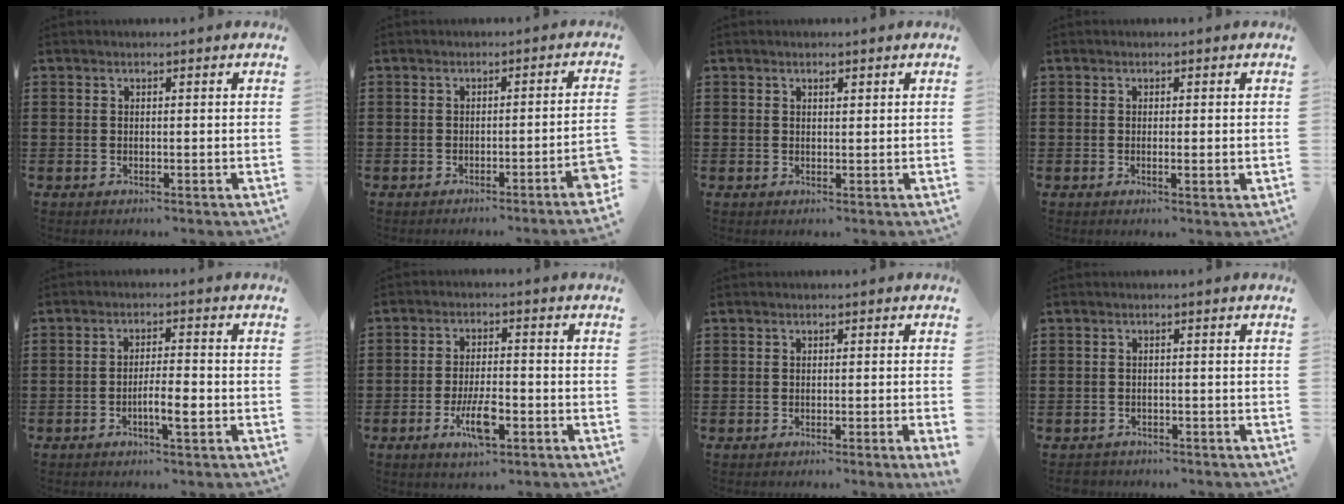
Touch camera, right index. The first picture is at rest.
{"total": 2.8, "force": [-1.8, -0.6, 2.1], "torque": [-0.033, -0.010, -0.033]}
{"total": 0.8, "force": [0.6, 0.4, 0.4], "torque": [-0.008, 0.003, 0.012]}
{"total": 1.2, "force": [-0.1, 0.1, 1.2], "torque": [-0.021, -0.004, 0.000]}
{"total": 4.2, "force": [-1.6, 0.6, 3.8], "torque": [-0.066, 0.002, -0.029]}
{"total": 6.8, "force": [-2.8, 2.0, 5.8], "torque": [-0.121, -0.007, -0.052]}
{"total": 0.8, "force": [-0.4, -0.2, 0.7], "torque": [-0.014, -0.005, -0.007]}
{"total": 1.3, "force": [-1.3, 0.4, -0.2], "torque": [-0.002, 0.004, -0.030]}